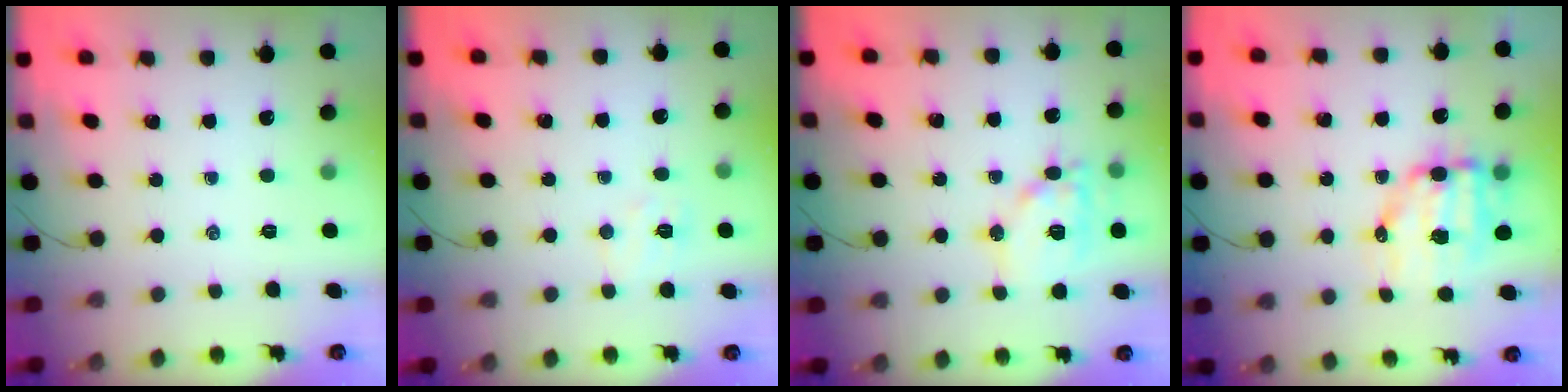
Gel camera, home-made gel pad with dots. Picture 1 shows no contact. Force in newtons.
{"total": 5.2, "press": 5.1, "slide": 1.1}
{"total": 12.2, "press": 12.1, "slide": 1.4}
{"total": 9.6, "press": 9.3, "slide": 2.0}